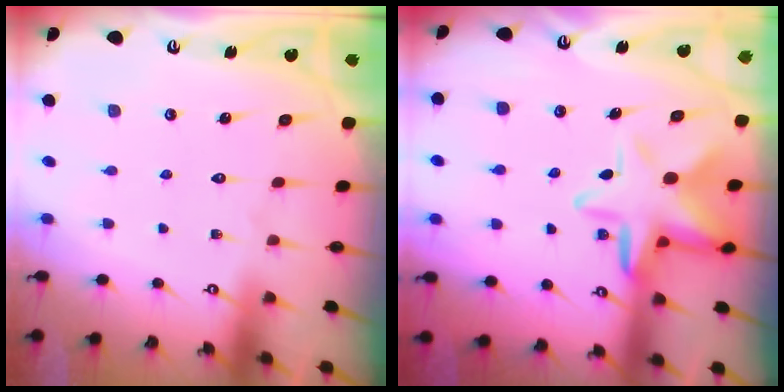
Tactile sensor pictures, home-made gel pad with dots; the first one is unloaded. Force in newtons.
{"total": 10.7, "press": 10.4, "slide": 2.1}